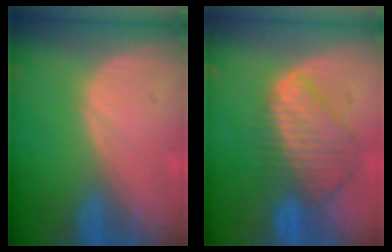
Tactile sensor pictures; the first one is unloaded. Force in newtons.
{"total": 9.0, "press": 7.8, "slide": 4.6}